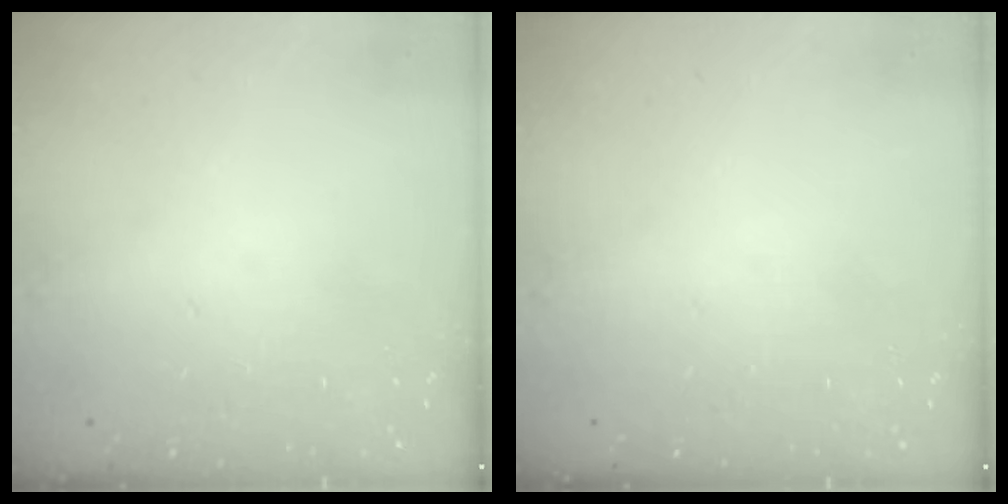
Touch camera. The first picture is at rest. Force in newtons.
{"total": 0.0}